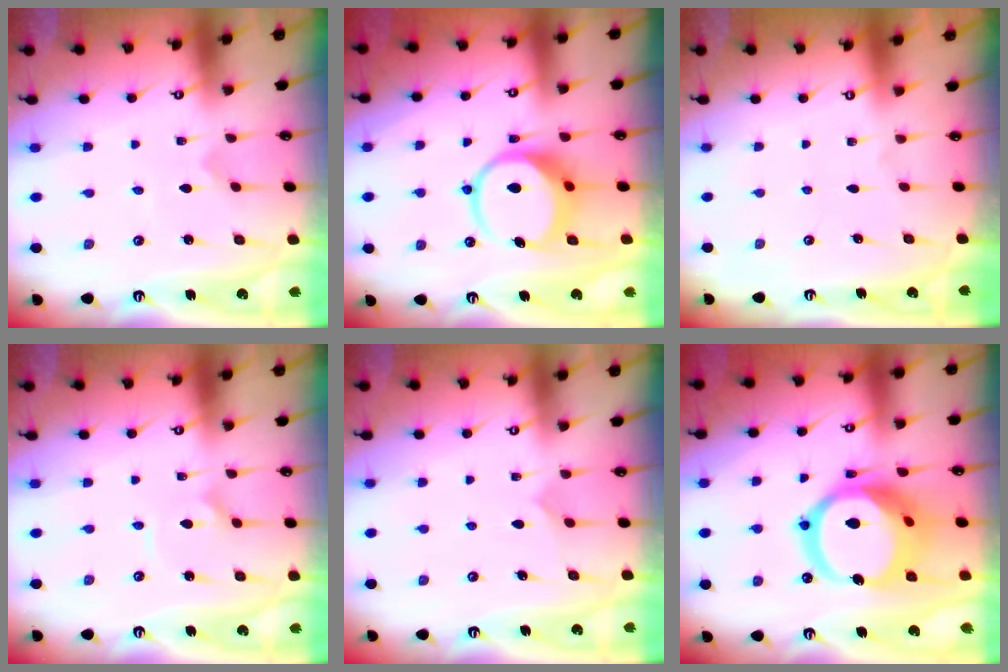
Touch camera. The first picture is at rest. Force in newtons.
{"total": 11.2, "press": 11.1, "slide": 1.4}
{"total": 0.0}
{"total": 2.5, "press": 2.5, "slide": 0.3}
{"total": 2.8, "press": 2.7, "slide": 0.2}
{"total": 20.4, "press": 20.3, "slide": 2.5}